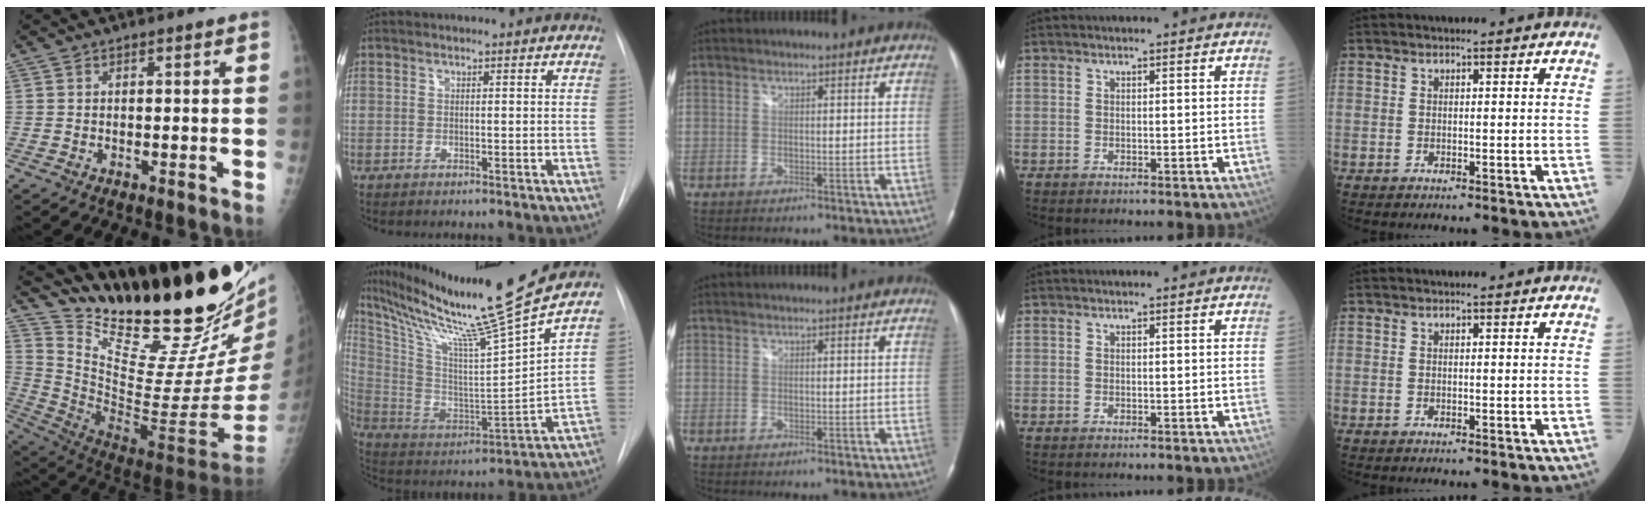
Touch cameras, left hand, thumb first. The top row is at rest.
{"thumb": {"total": 32.2, "force": [25.2, 6.5, 19.1], "torque": [-0.277, -0.159, 0.389]}, "index": {"total": 21.7, "force": [17.8, -3.1, 12.2], "torque": [-0.223, -0.052, 0.298]}}